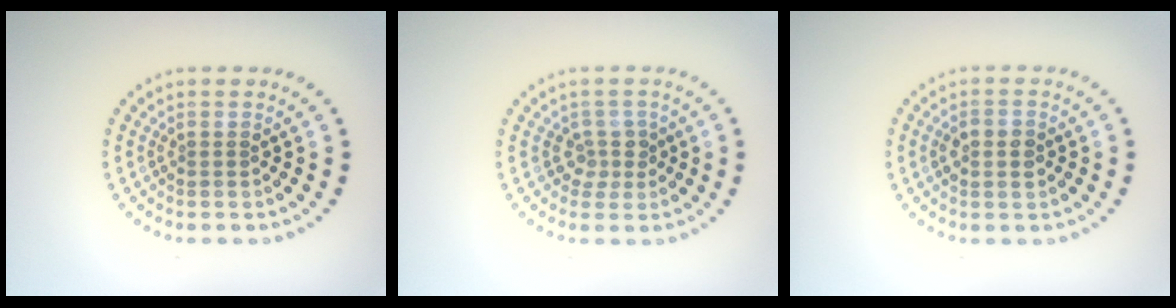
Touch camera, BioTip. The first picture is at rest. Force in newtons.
{"total": 2.0, "press": 1.5, "slide": 1.3}
{"total": 2.6, "press": 2.6, "slide": 0.1}